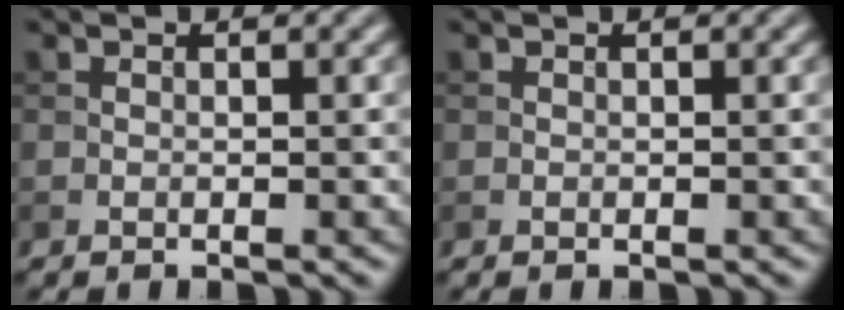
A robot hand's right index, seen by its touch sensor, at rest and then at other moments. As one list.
[{"total": 0.0}]